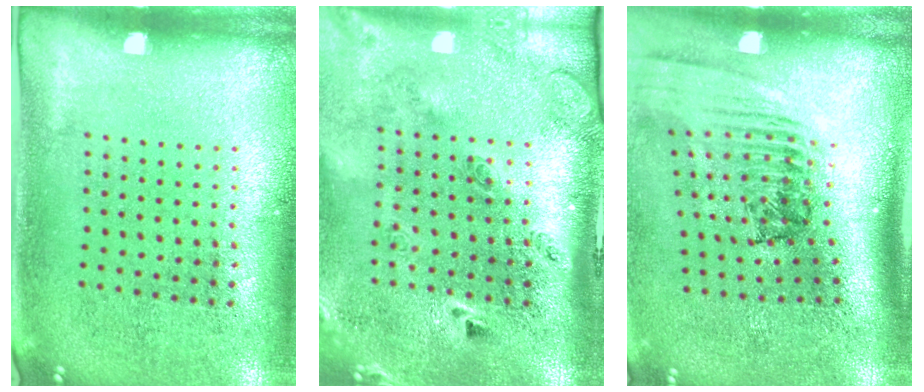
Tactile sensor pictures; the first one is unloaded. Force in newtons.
{"total": 3.0, "press": 2.0, "slide": 2.2}
{"total": 2.5, "press": 1.7, "slide": 1.8}